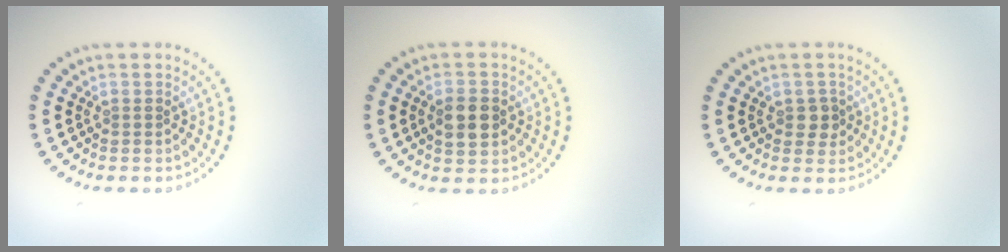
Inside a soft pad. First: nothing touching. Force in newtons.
{"total": 3.4, "press": 3.4, "slide": 0.1}
{"total": 1.6, "press": 1.5, "slide": 0.4}